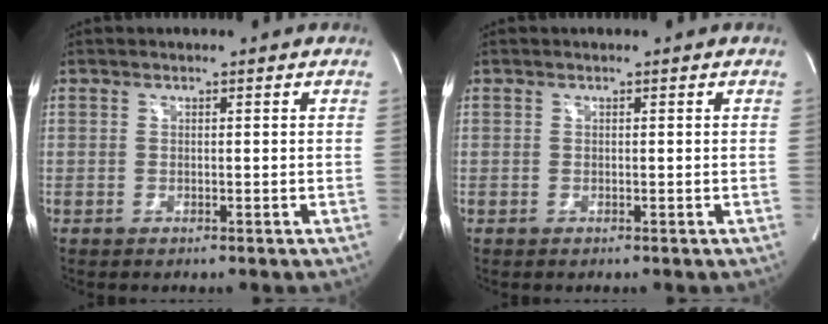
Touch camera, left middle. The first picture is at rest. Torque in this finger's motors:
{"motor_torque": [-0.03, -0.03, 0.02, 0.01]}